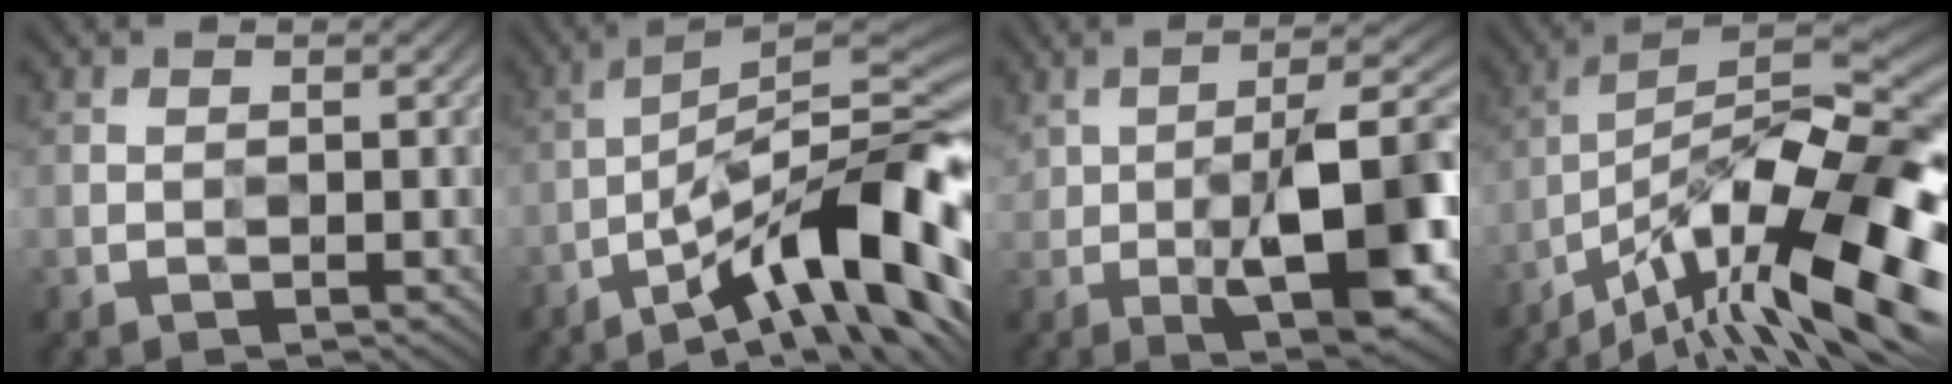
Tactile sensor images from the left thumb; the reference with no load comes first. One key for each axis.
{"total": 12.5, "fx": -7.1, "fy": 2.0, "fz": 10.1, "tx": -0.163, "ty": 0.015, "tz": -0.124}
{"total": 12.7, "fx": -2.2, "fy": 4.3, "fz": 11.8, "tx": -0.175, "ty": 0.016, "tz": -0.036}
{"total": 17.2, "fx": -10.4, "fy": 4.6, "fz": 12.9, "tx": -0.213, "ty": 0.006, "tz": -0.191}